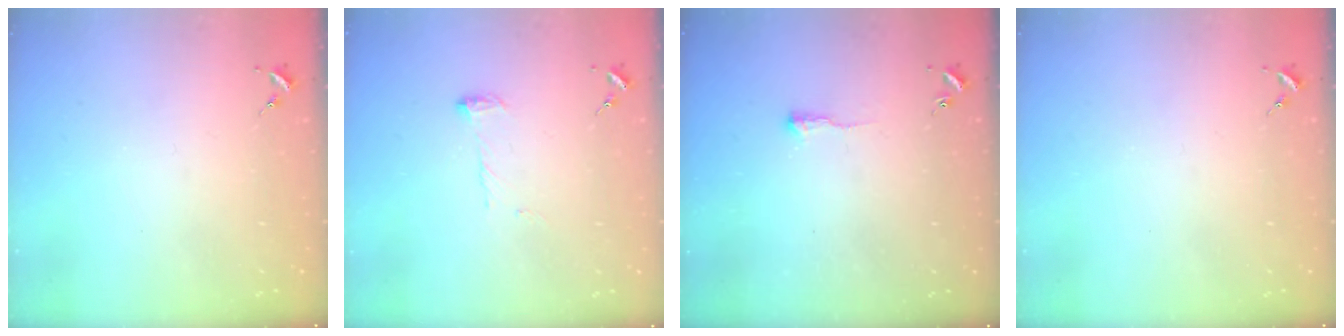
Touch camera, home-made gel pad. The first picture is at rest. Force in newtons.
{"total": 6.6, "press": 6.5, "slide": 0.8}
{"total": 3.9, "press": 3.8, "slide": 0.6}
{"total": 0.0}